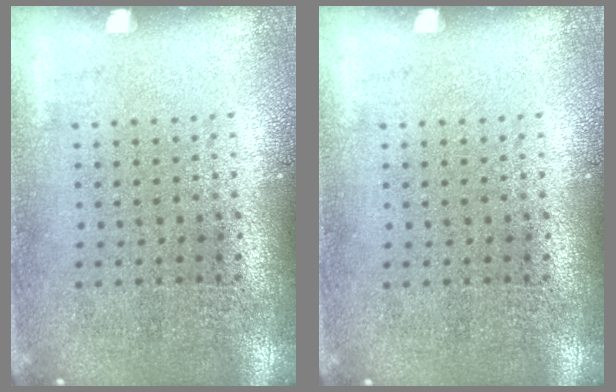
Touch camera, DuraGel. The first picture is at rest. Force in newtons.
{"total": 0.0}